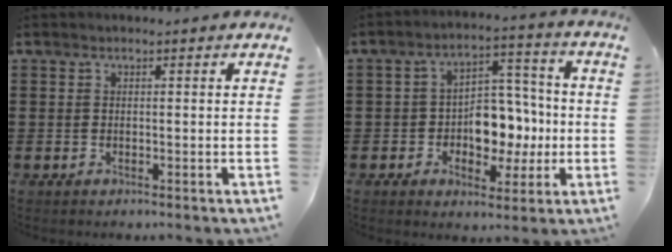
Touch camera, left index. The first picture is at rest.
{"total": 7.5, "force": [-1.1, 5.7, 4.7], "torque": [-0.071, 0.008, -0.023]}